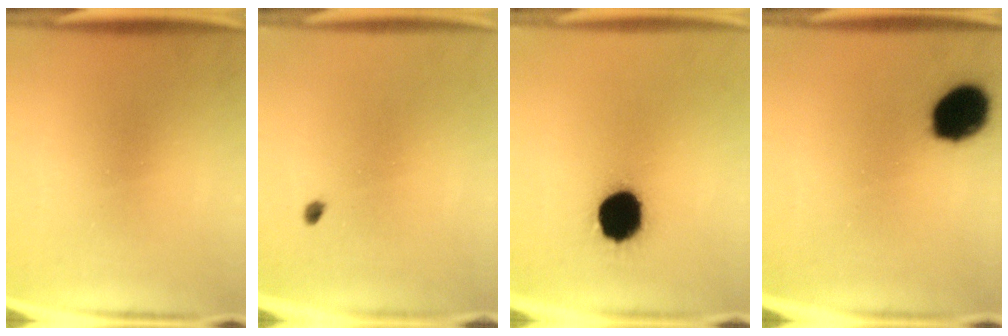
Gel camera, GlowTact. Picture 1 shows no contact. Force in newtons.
{"total": 1.6}
{"total": 15.0}
{"total": 13.7}